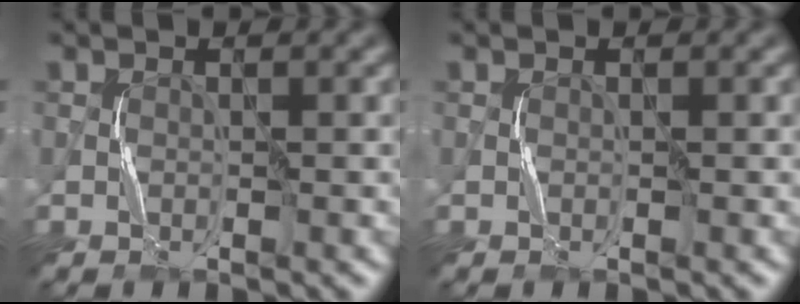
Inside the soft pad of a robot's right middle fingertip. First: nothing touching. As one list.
[{"total": 0.0}]